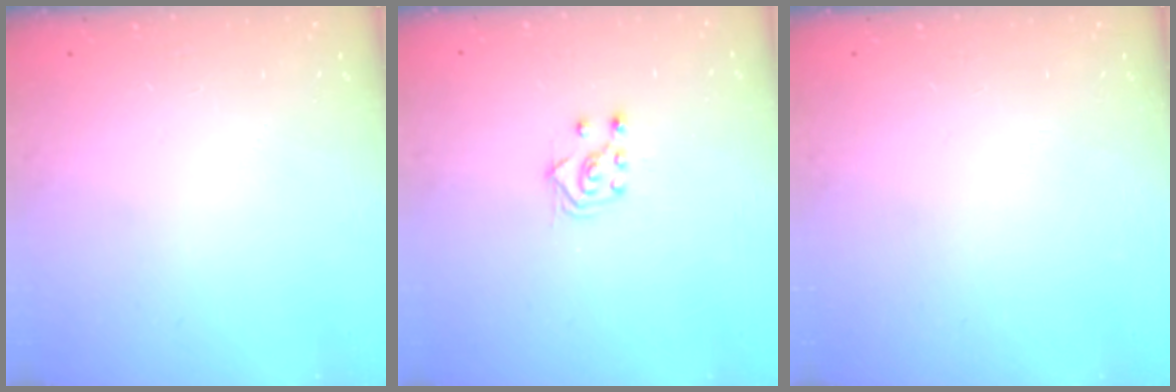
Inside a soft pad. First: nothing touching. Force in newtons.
{"total": 5.7, "press": 5.7, "slide": 0.8}
{"total": 0.0}